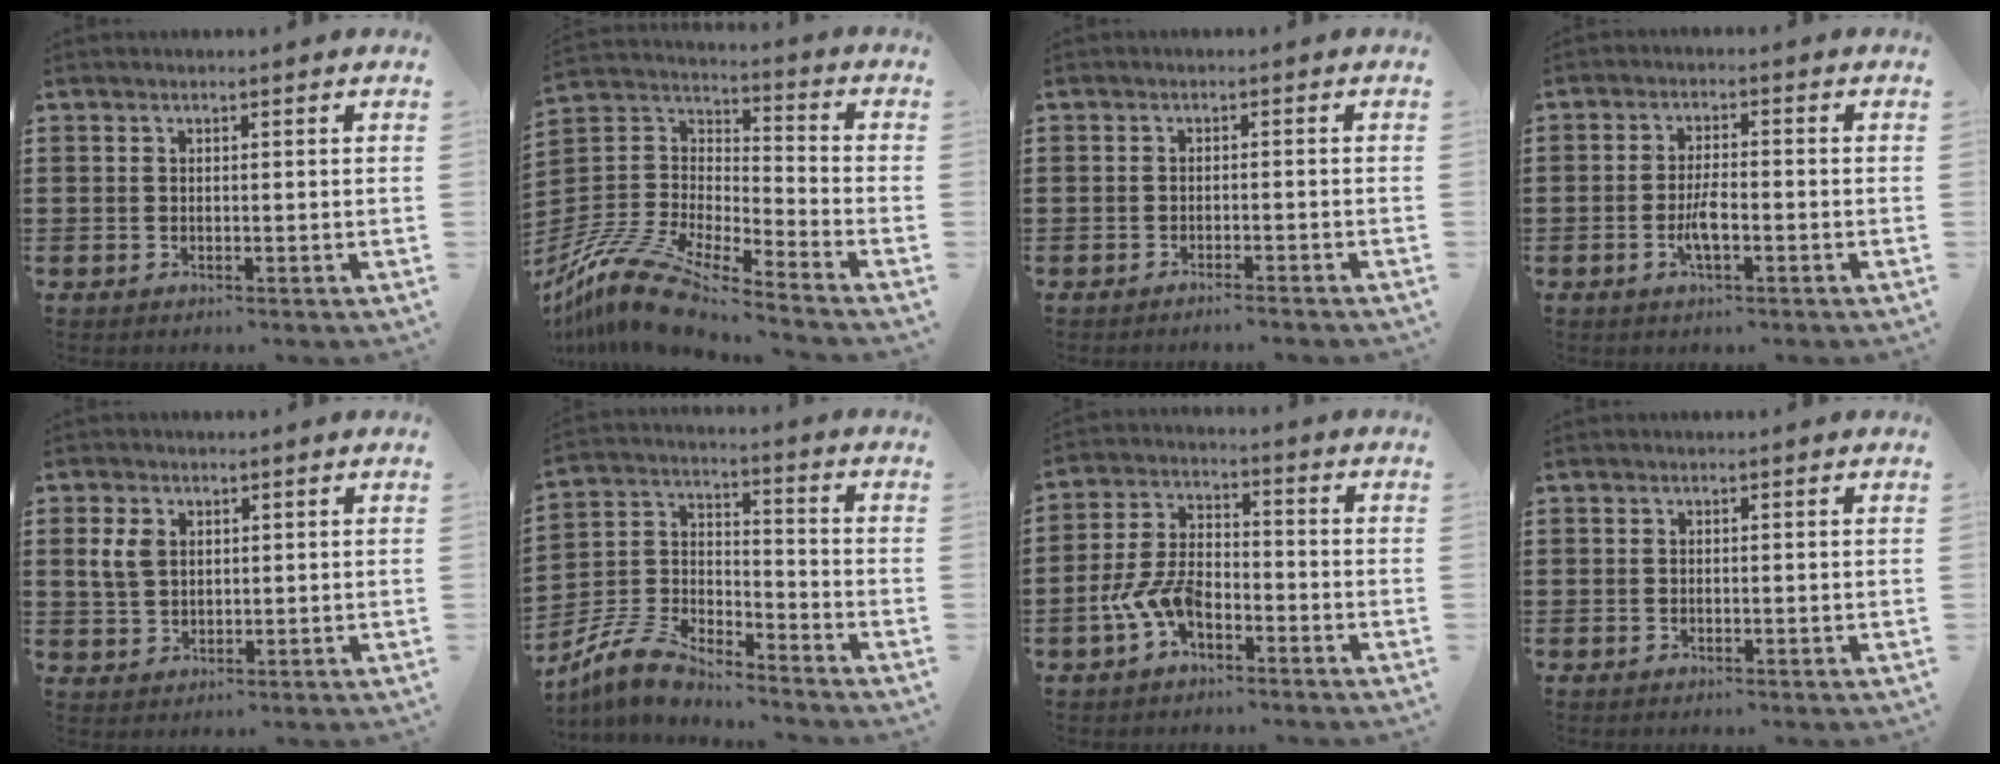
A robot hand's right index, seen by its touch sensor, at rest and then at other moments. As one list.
[{"total": 12.4, "force": [-11.2, 1.4, 5.1], "torque": [-0.125, 0.014, -0.231]}, {"total": 1.4, "force": [-1.3, -0.2, 0.3], "torque": [-0.007, 0.002, -0.025]}, {"total": 4.0, "force": [-1.4, 0.9, 3.6], "torque": [-0.077, -0.005, -0.027]}, {"total": 4.0, "force": [1.3, 2.8, 2.5], "torque": [-0.065, 0.007, 0.021]}, {"total": 7.9, "force": [-7.3, 1.8, 2.5], "torque": [-0.074, 0.005, -0.151]}, {"total": 7.5, "force": [-3.7, 3.8, 5.3], "torque": [-0.130, -0.001, -0.073]}, {"total": 0.0}]